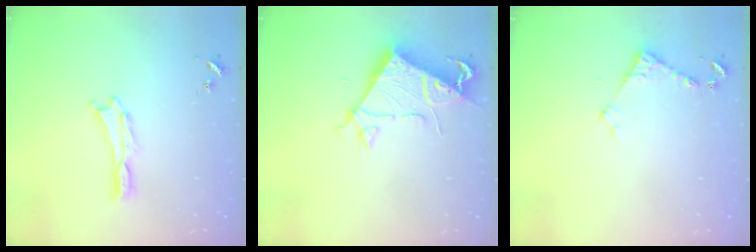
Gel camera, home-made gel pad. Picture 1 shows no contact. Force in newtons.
{"total": 7.4, "press": 7.4, "slide": 0.7}
{"total": 3.9, "press": 3.9, "slide": 0.3}